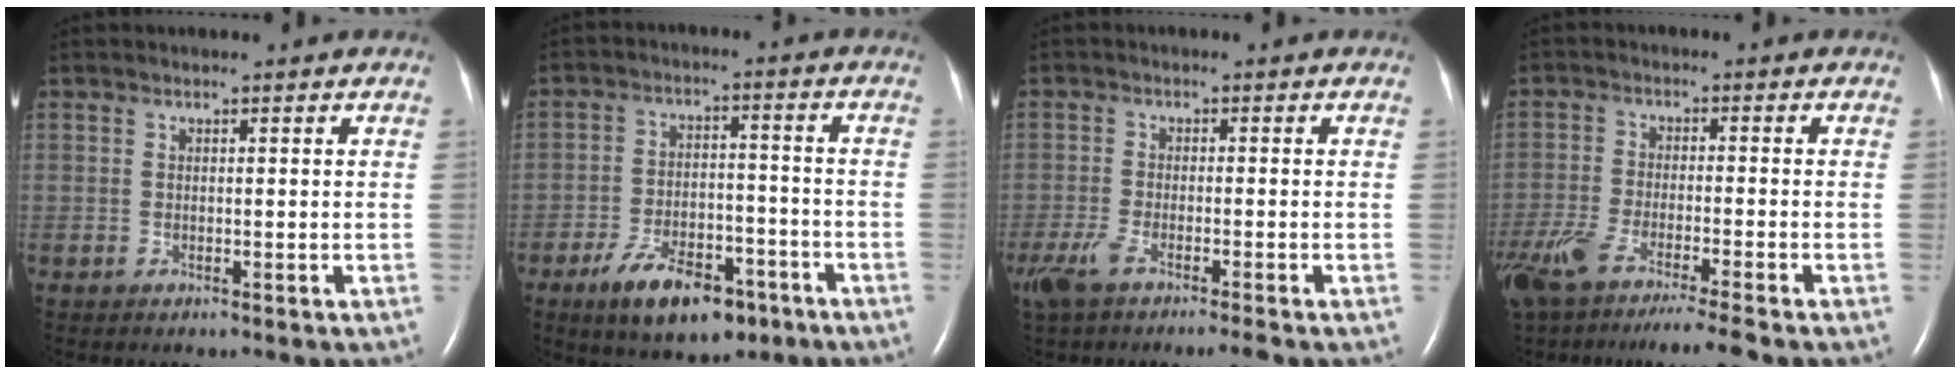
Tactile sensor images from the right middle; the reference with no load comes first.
{"total": 11.1, "force": [-6.8, 5.0, 7.3], "torque": [-0.126, -0.001, -0.106]}
{"total": 6.2, "force": [-4.5, 0.2, 4.2], "torque": [-0.077, -0.016, -0.081]}
{"total": 12.8, "force": [-10.0, 0.1, 8.0], "torque": [-0.147, -0.033, -0.167]}